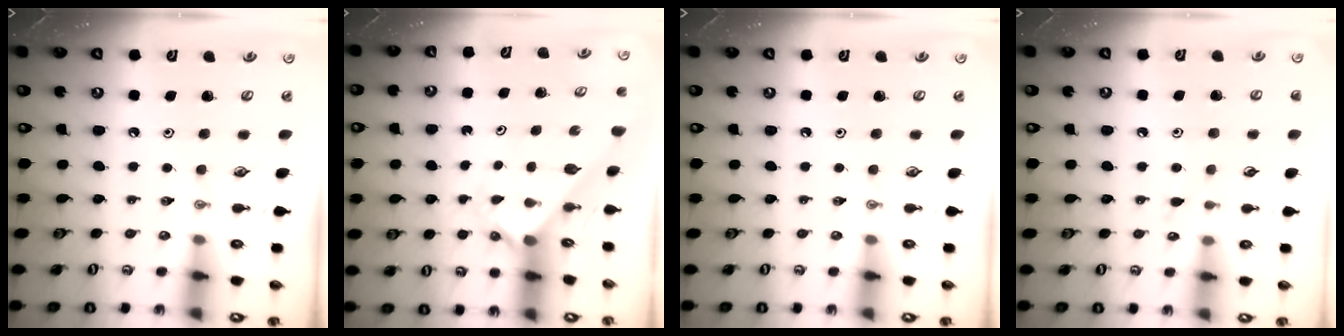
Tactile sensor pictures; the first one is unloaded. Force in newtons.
{"total": 2.0, "press": 2.0, "slide": 0.2}
{"total": 0.0}
{"total": 4.7, "press": 4.6, "slide": 0.6}